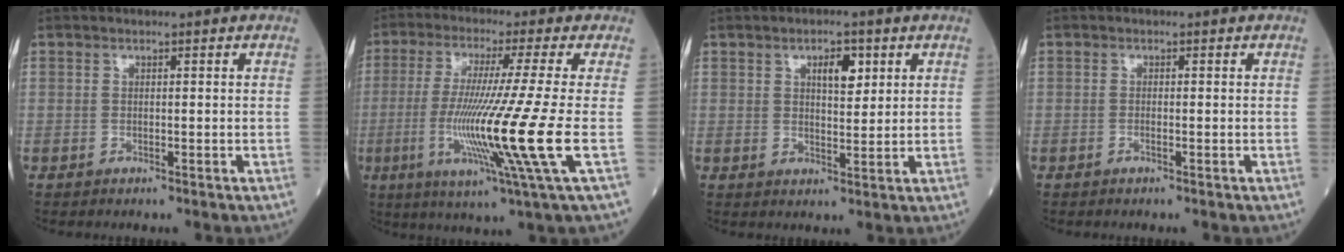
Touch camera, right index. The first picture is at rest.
{"total": 15.1, "force": [-3.1, -2.6, 14.5], "torque": [-0.282, -0.045, -0.058]}
{"total": 4.2, "force": [1.9, 1.6, 3.4], "torque": [-0.053, 0.002, 0.030]}
{"total": 0.5, "force": [-0.3, 0.0, 0.4], "torque": [-0.007, 0.000, -0.007]}